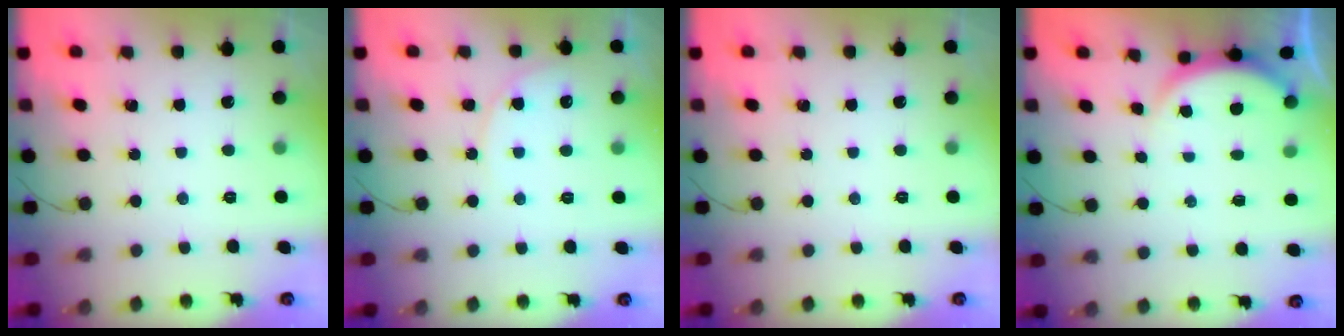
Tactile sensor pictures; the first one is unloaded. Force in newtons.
{"total": 7.3, "press": 7.3, "slide": 0.4}
{"total": 0.0}
{"total": 3.2, "press": 3.2, "slide": 0.4}